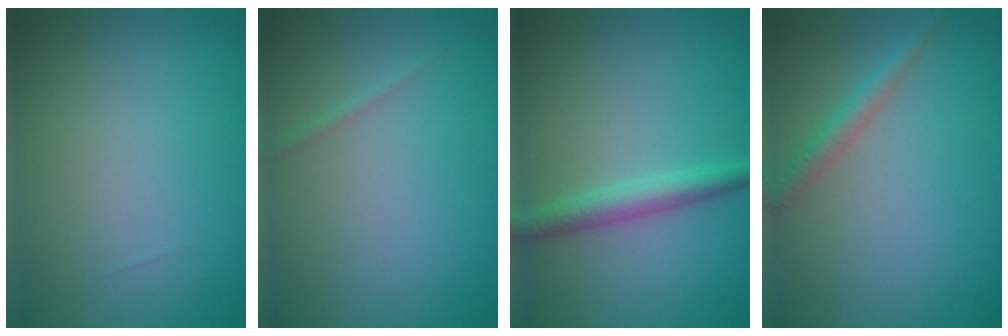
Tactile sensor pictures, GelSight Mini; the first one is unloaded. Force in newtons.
{"total": 0.6, "press": 0.5, "slide": 0.0}
{"total": 2.7, "press": 2.7, "slide": 0.0}
{"total": 2.1, "press": 2.1, "slide": 0.0}